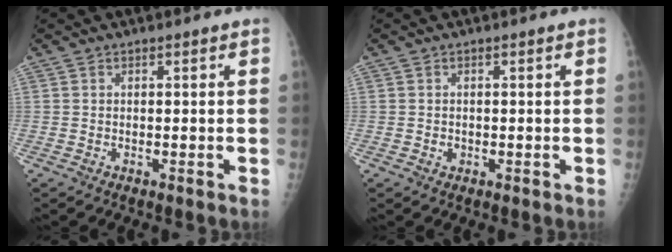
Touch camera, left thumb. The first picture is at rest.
{"total": 1.0, "force": [-0.2, 0.9, 0.4], "torque": [-0.003, 0.002, -0.001]}